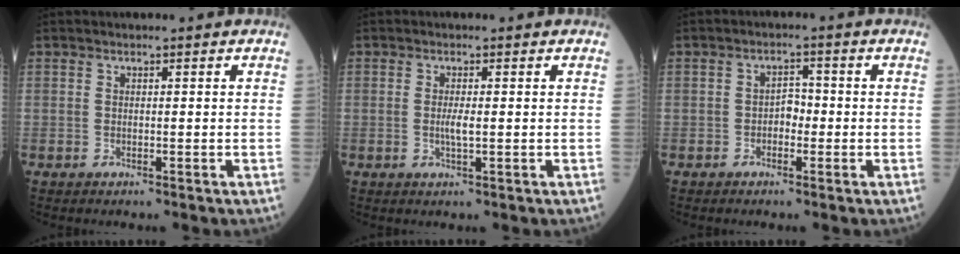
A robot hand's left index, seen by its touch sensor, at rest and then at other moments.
{"total": 1.9, "force": [-0.2, 0.2, 1.9], "torque": [-0.041, -0.003, -0.003]}
{"total": 2.4, "force": [-0.8, 1.5, 1.7], "torque": [-0.018, 0.008, -0.019]}